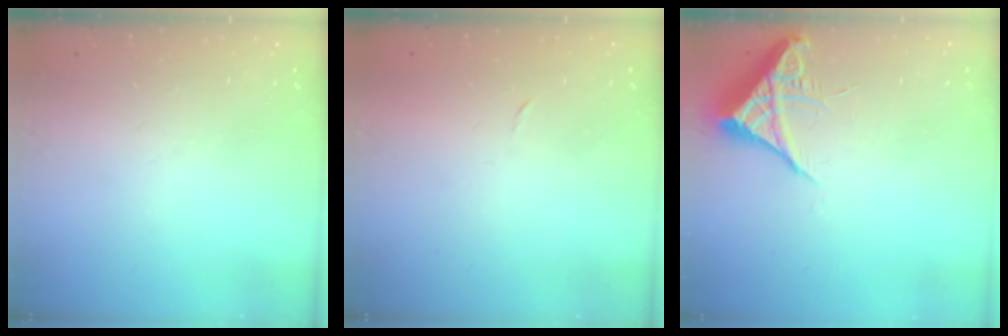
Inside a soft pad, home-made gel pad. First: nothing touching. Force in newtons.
{"total": 2.3, "press": 2.3, "slide": 0.4}
{"total": 6.7, "press": 6.7, "slide": 0.5}